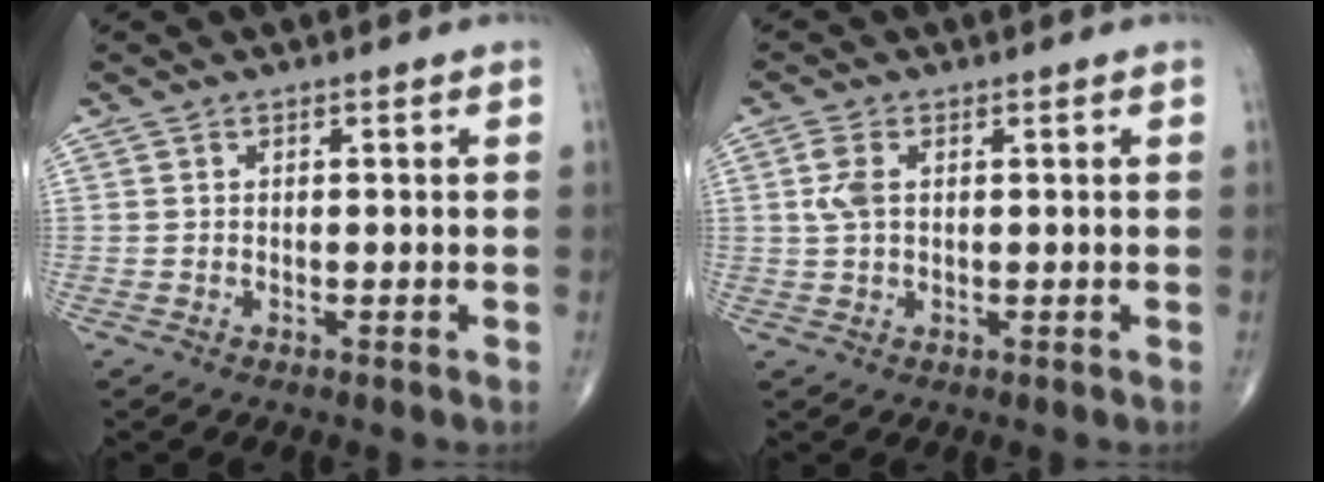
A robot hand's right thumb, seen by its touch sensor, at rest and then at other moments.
{"total": 3.5, "force": [0.7, 1.9, 2.8], "torque": [-0.071, 0.006, 0.014]}